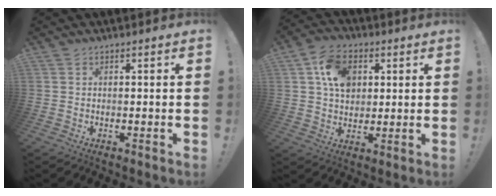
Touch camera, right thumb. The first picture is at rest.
{"total": 11.9, "force": [3.8, 9.1, 6.8], "torque": [-0.104, 0.003, 0.074]}